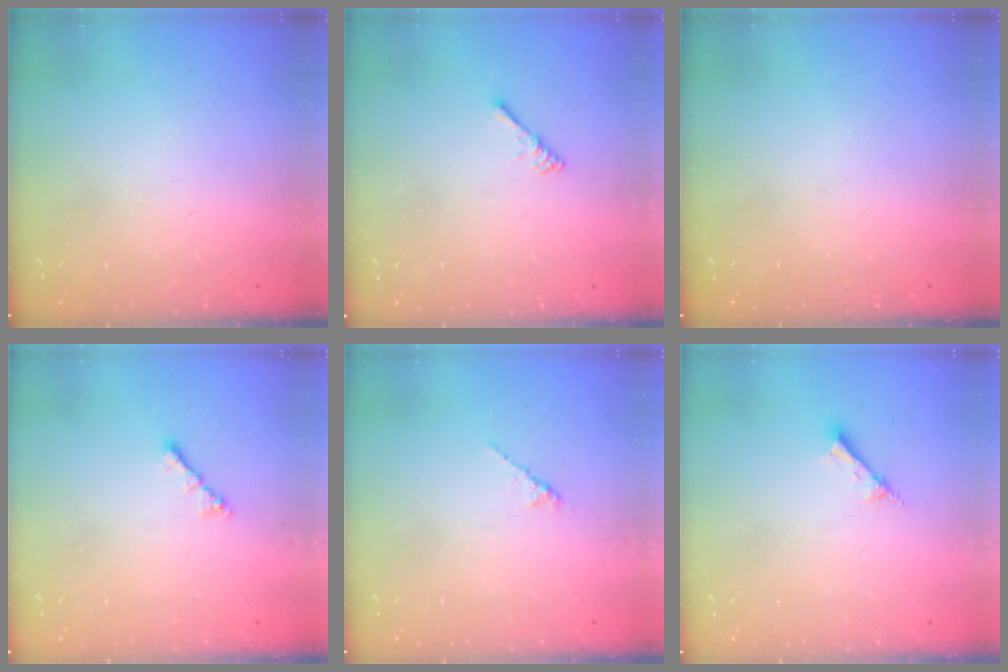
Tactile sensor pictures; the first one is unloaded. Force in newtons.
{"total": 2.5, "press": 2.5, "slide": 0.4}
{"total": 0.0}
{"total": 2.0, "press": 1.9, "slide": 0.6}
{"total": 1.6, "press": 1.5, "slide": 0.5}
{"total": 2.8, "press": 2.7, "slide": 0.4}